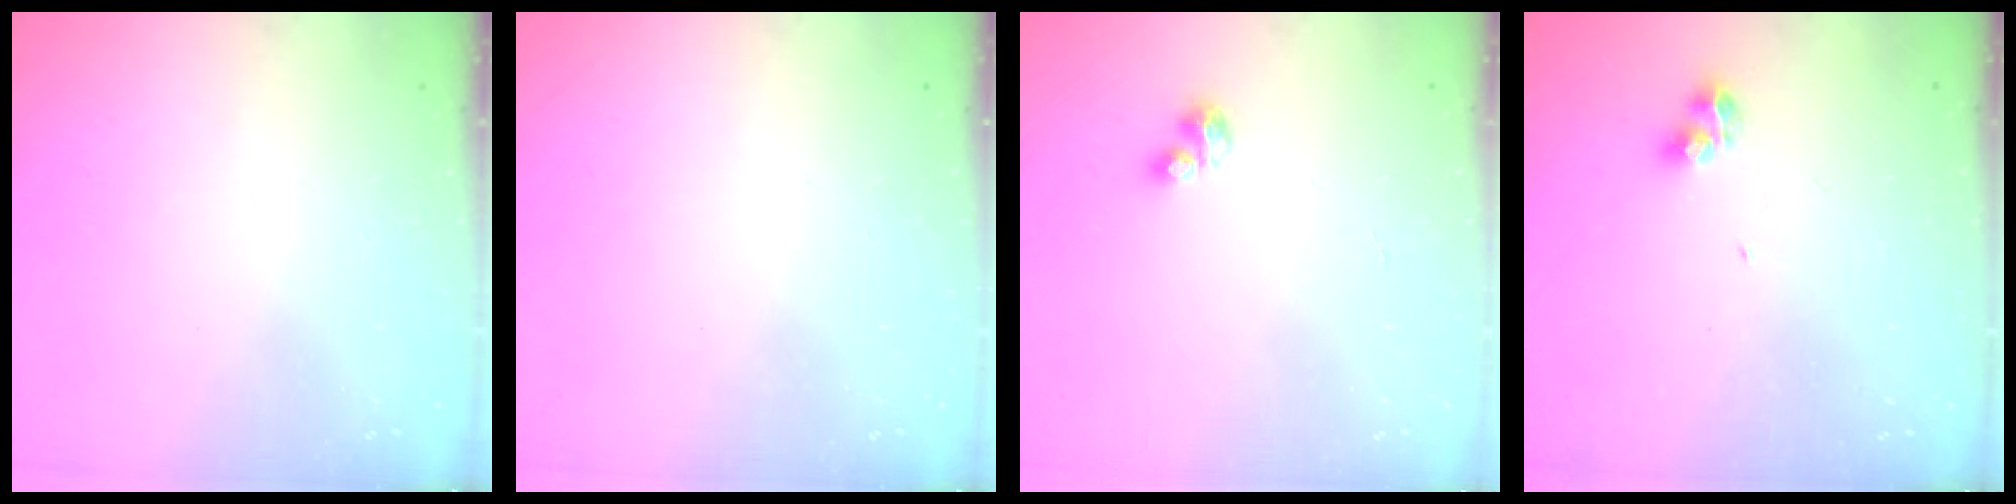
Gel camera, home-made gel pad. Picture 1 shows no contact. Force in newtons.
{"total": 0.0}
{"total": 3.4, "press": 3.4, "slide": 0.3}
{"total": 4.7, "press": 4.7, "slide": 0.3}